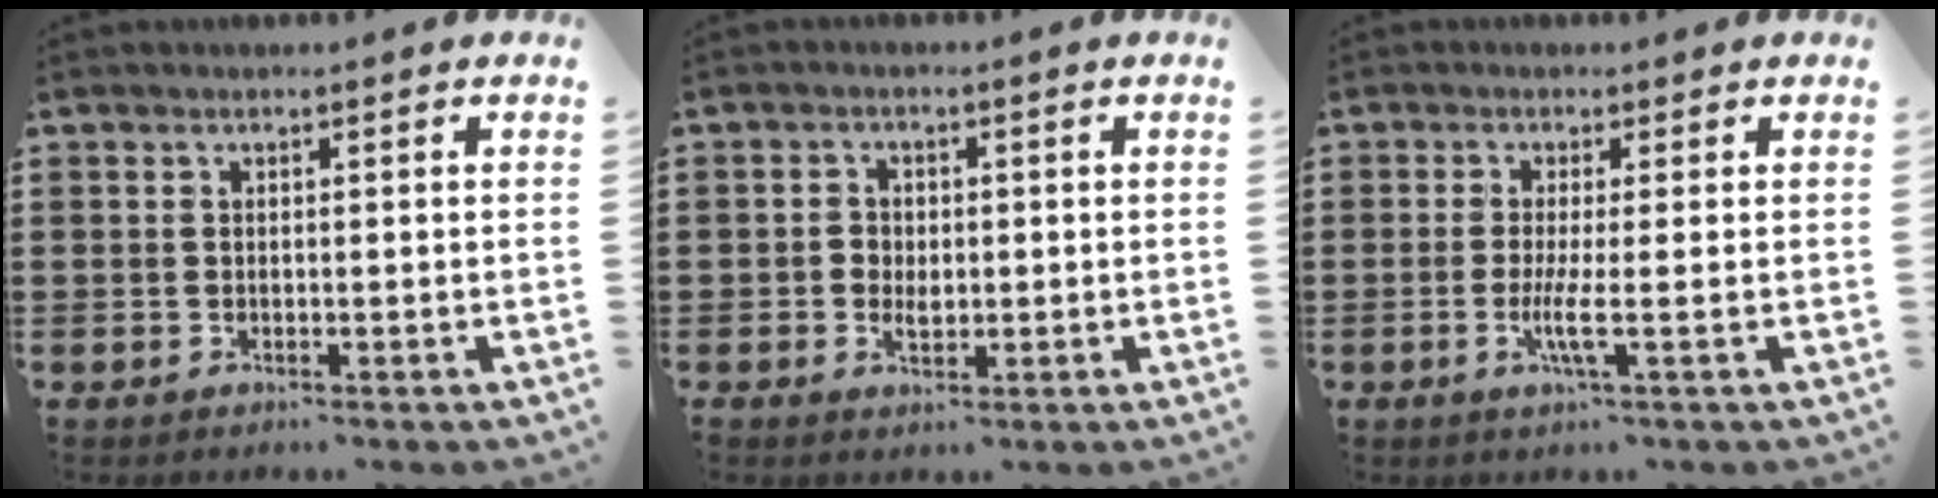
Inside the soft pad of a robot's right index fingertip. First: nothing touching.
{"total": 2.2, "force": [-0.3, 1.6, 1.4], "torque": [-0.030, 0.004, -0.006]}
{"total": 4.0, "force": [-0.8, 0.0, 3.9], "torque": [-0.068, -0.009, -0.016]}